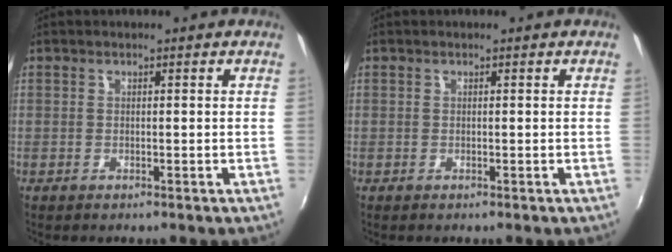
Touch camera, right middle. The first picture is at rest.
{"total": 0.0}